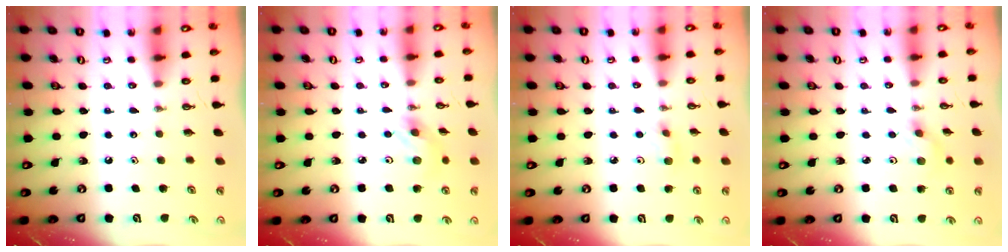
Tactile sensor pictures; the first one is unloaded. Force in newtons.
{"total": 4.6, "press": 4.5, "slide": 0.9}
{"total": 3.8, "press": 3.7, "slide": 0.6}
{"total": 2.9, "press": 2.6, "slide": 1.4}